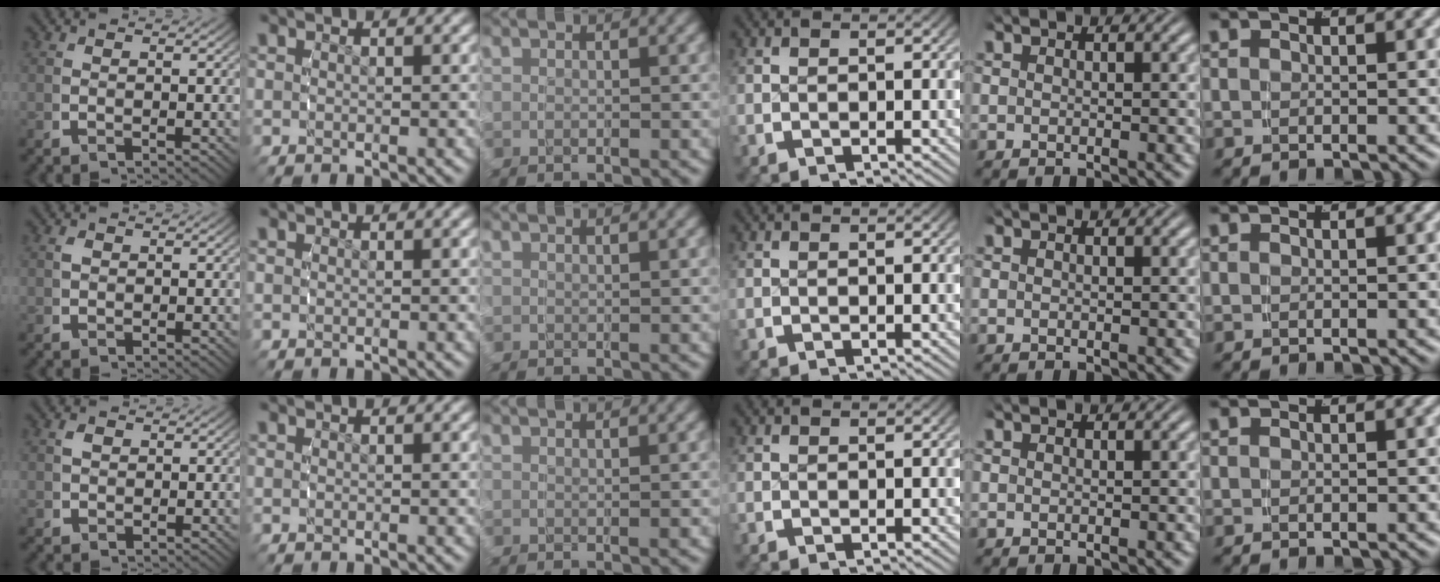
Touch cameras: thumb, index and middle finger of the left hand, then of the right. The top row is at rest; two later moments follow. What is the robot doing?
{"motion": "grasp_and_lifting", "object": "ribbon"}